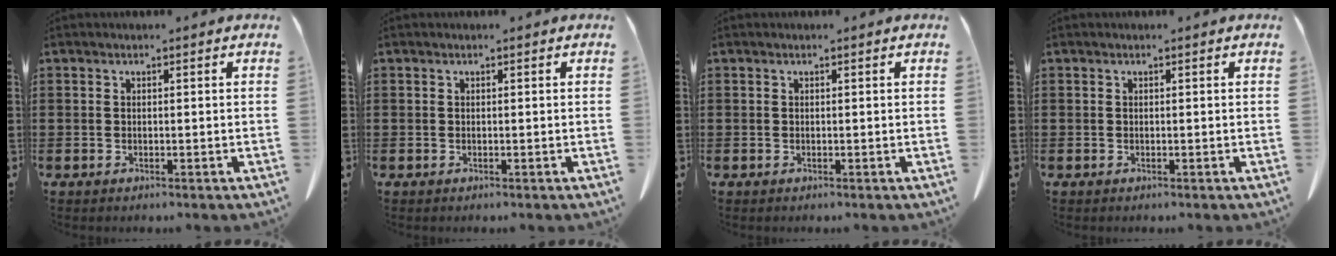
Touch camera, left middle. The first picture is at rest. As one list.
[{"total": 0.0}, {"total": 0.0}, {"total": 0.0}]